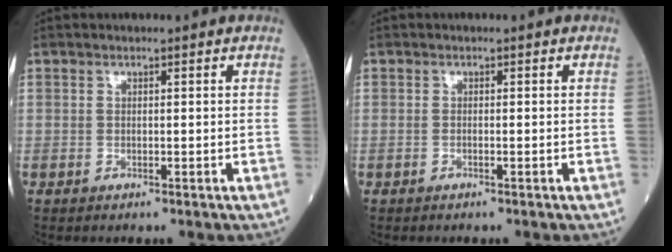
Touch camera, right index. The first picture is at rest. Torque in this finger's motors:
{"motor_torque": [0.03, 0.06, 0.09, 0.01]}